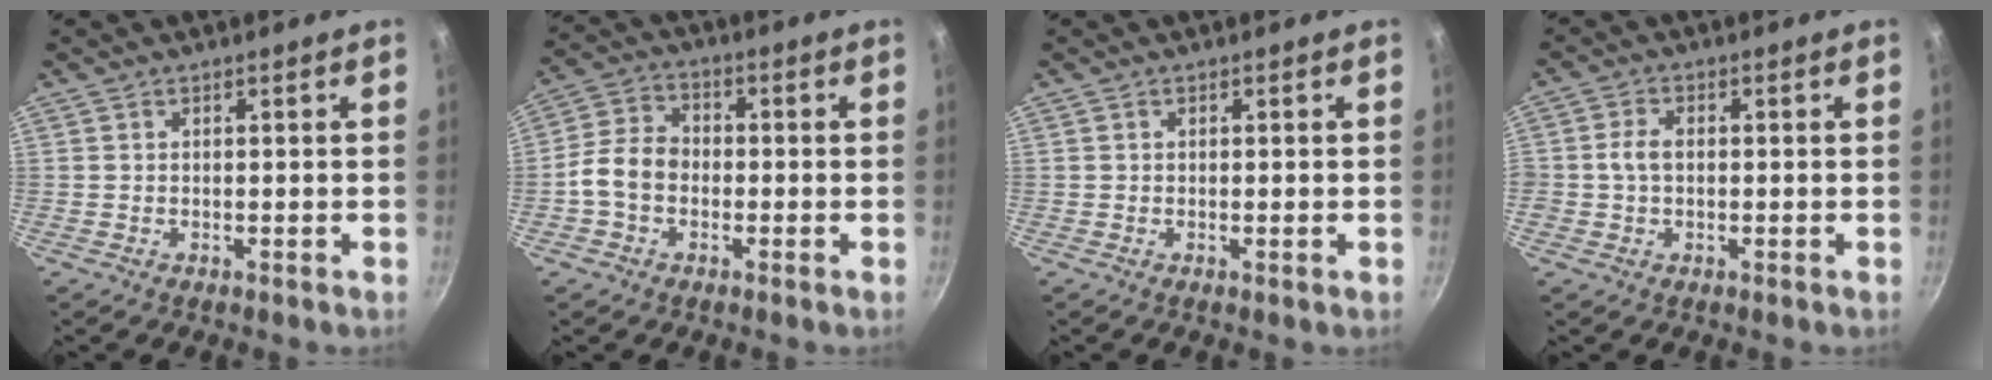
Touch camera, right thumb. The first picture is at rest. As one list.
[{"total": 7.4, "force": [-1.7, 5.6, 4.5], "torque": [-0.067, 0.027, -0.047]}, {"total": 0.5, "force": [-0.1, 0.1, 0.5], "torque": [-0.009, 0.000, -0.004]}, {"total": 3.3, "force": [-0.1, 2.4, 2.3], "torque": [-0.039, 0.011, -0.007]}]